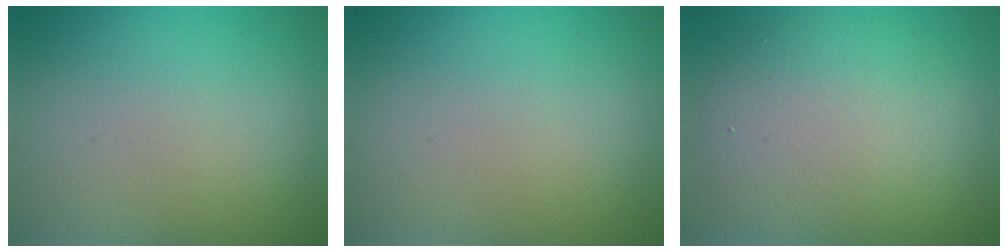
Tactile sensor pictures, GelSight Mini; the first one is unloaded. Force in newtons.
{"total": 0.0}
{"total": 7.9, "press": 7.9, "slide": 0.4}